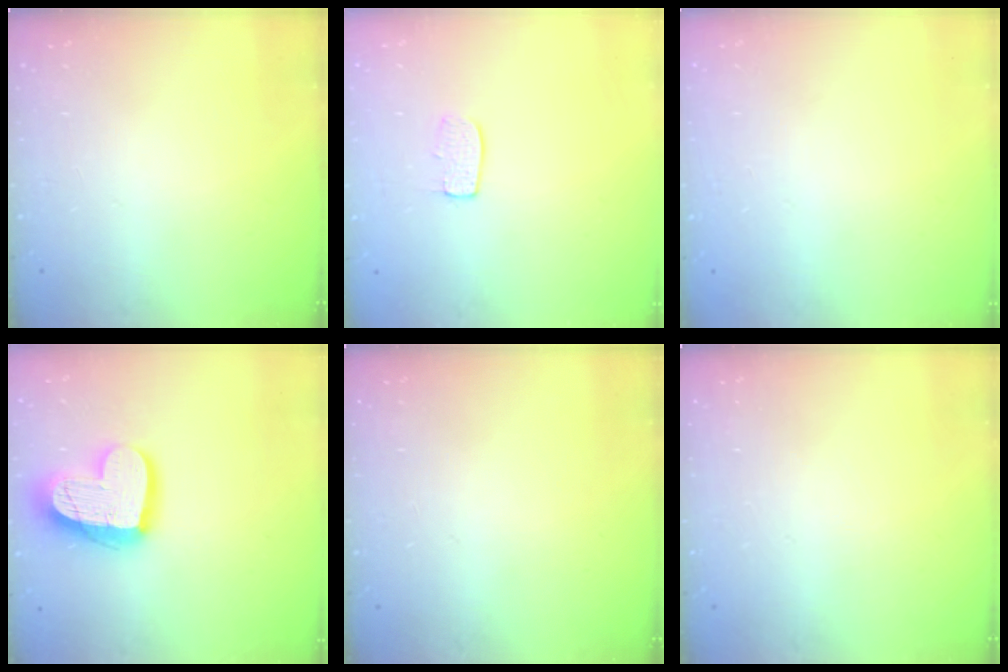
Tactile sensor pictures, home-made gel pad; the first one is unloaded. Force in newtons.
{"total": 5.2, "press": 5.2, "slide": 0.3}
{"total": 0.0}
{"total": 17.8, "press": 17.7, "slide": 1.7}
{"total": 0.0}
{"total": 0.0}